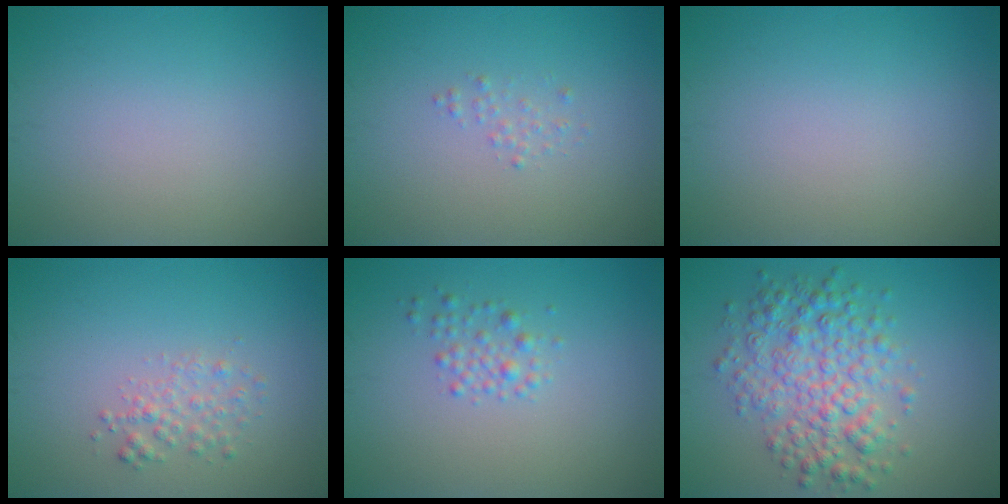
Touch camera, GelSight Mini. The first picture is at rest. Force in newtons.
{"total": 0.8, "press": 0.8, "slide": 0.0}
{"total": 0.0}
{"total": 1.7, "press": 1.7, "slide": 0.1}
{"total": 1.6, "press": 1.6, "slide": 0.0}
{"total": 5.6, "press": 5.6, "slide": 0.0}